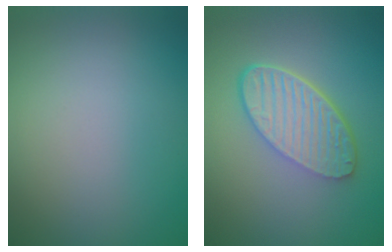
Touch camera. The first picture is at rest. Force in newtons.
{"total": 5.9, "press": 4.2, "slide": 4.1}